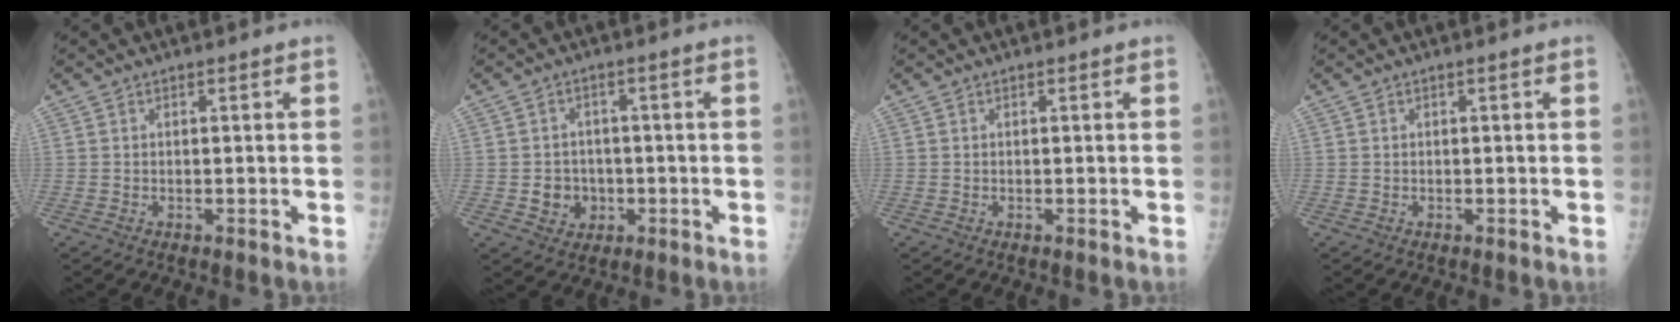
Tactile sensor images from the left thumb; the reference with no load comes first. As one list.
[{"total": 5.3, "force": [-1.0, 4.7, 2.1], "torque": [-0.003, 0.009, -0.011]}, {"total": 0.0}, {"total": 0.0}]